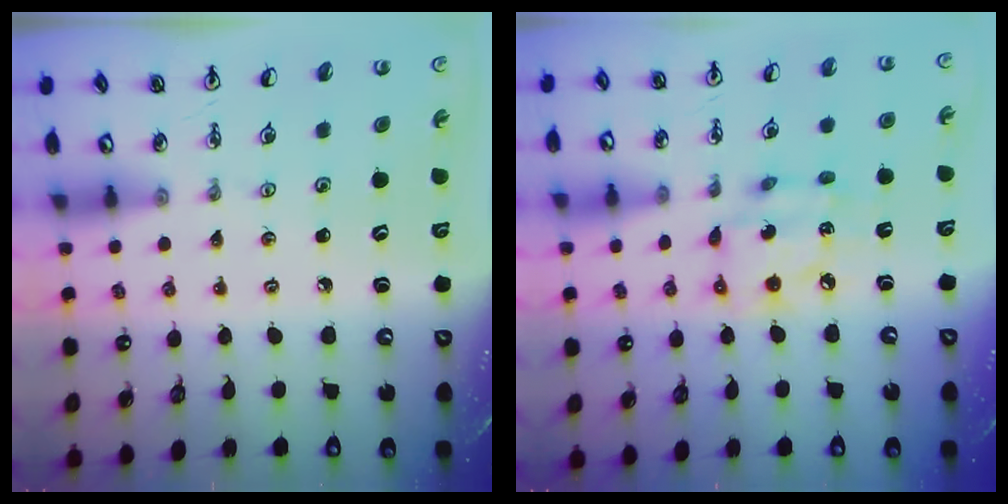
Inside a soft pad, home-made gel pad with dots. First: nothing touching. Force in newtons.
{"total": 8.5, "press": 8.5, "slide": 0.5}